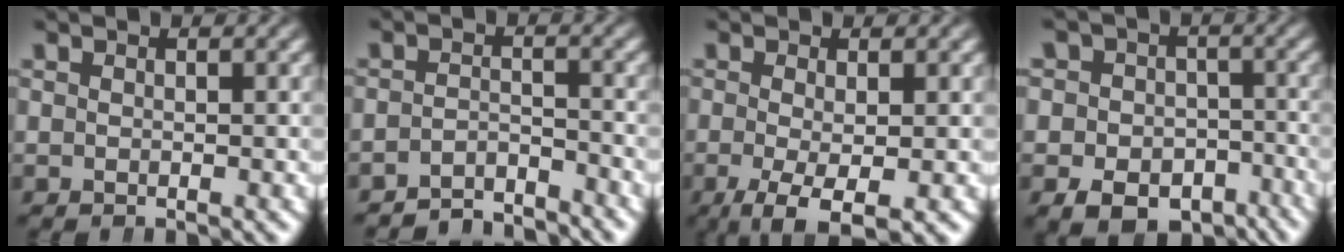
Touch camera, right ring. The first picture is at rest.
{"total": 4.4, "force": [-4.3, 1.0, 0.7], "torque": [-0.007, -0.015, -0.071]}
{"total": 5.5, "force": [-3.6, 1.9, 3.8], "torque": [-0.086, -0.044, -0.036]}
{"total": 8.9, "force": [-5.5, 6.6, 2.2], "torque": [-0.028, -0.026, -0.094]}